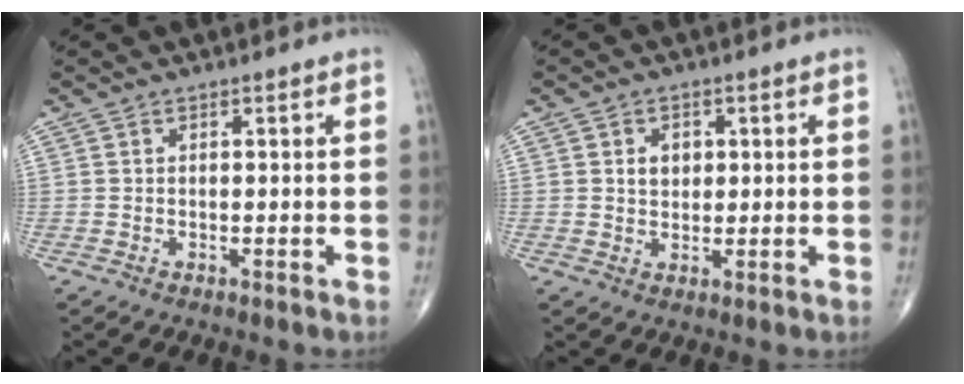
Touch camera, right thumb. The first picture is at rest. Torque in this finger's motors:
{"motor_torque": [0.20, 1.10, 0.54, 0.42, -0.03]}